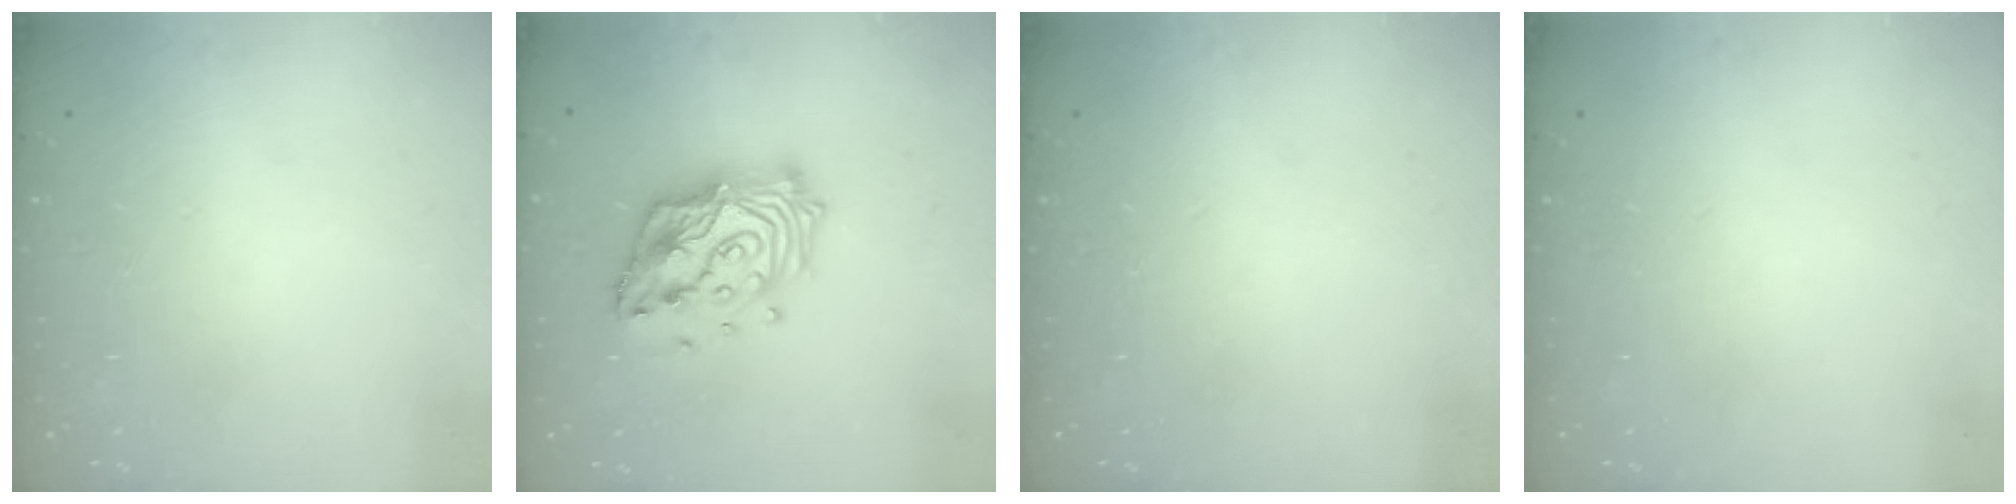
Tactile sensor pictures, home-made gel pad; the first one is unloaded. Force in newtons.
{"total": 17.5, "press": 17.4, "slide": 1.4}
{"total": 0.0}
{"total": 0.0}